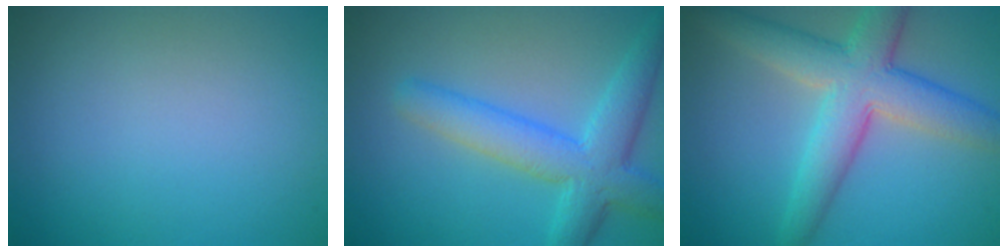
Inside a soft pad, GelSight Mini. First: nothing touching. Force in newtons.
{"total": 5.7, "press": 5.7, "slide": 0.2}
{"total": 7.0, "press": 7.0, "slide": 0.2}